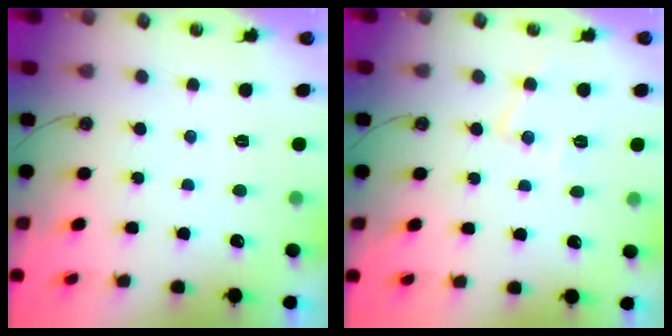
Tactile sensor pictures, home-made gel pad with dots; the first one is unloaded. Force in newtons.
{"total": 7.2, "press": 7.2, "slide": 0.4}